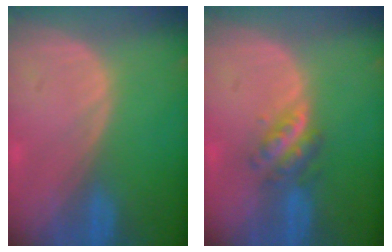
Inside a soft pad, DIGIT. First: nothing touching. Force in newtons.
{"total": 4.7, "press": 4.3, "slide": 2.0}